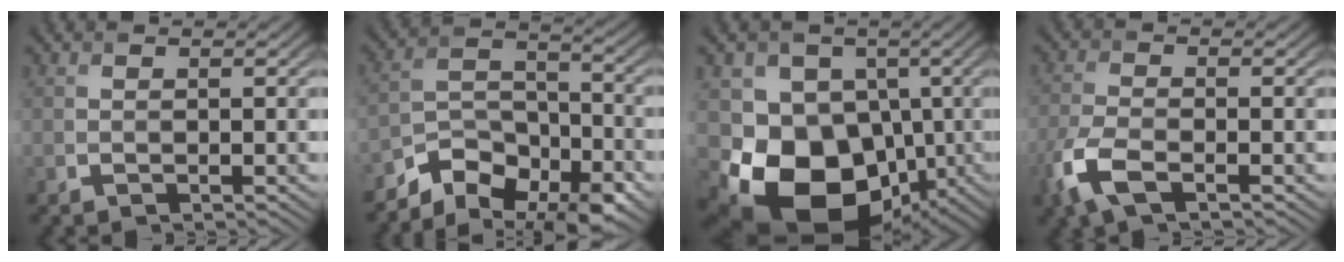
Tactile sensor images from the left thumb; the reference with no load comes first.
{"total": 10.8, "force": [-8.3, 4.9, 4.8], "torque": [-0.089, -0.006, -0.151]}
{"total": 15.3, "force": [-4.0, 12.1, 8.5], "torque": [-0.147, -0.039, -0.081]}
{"total": 5.3, "force": [-2.9, 2.1, 4.0], "torque": [-0.106, -0.011, -0.070]}